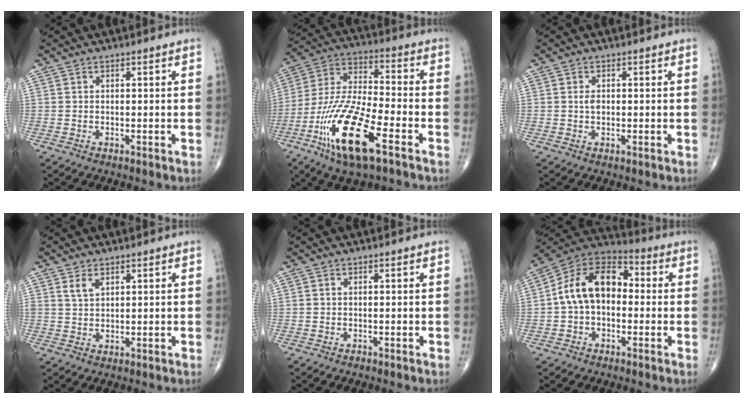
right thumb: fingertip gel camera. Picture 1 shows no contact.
{"total": 19.0, "force": [-9.2, 5.6, 15.7], "torque": [-0.332, 0.030, -0.169]}
{"total": 1.6, "force": [0.1, 1.0, 1.3], "torque": [-0.023, 0.000, 0.001]}
{"total": 2.6, "force": [1.5, 1.4, 1.5], "torque": [-0.026, -0.005, 0.035]}
{"total": 0.0}
{"total": 14.2, "force": [0.0, 9.5, 10.6], "torque": [-0.164, 0.042, -0.017]}